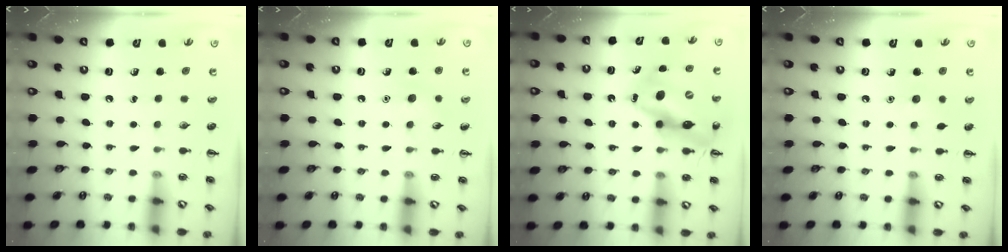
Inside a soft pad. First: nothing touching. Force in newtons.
{"total": 5.5, "press": 5.3, "slide": 1.6}
{"total": 15.7, "press": 15.0, "slide": 4.6}
{"total": 4.6, "press": 4.5, "slide": 1.2}